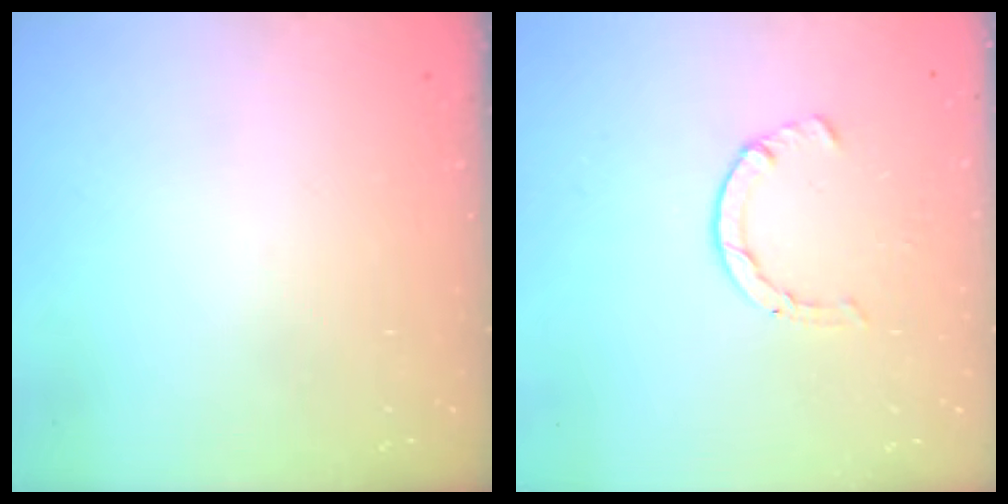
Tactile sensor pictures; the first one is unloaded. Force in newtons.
{"total": 2.1, "press": 2.1, "slide": 0.5}